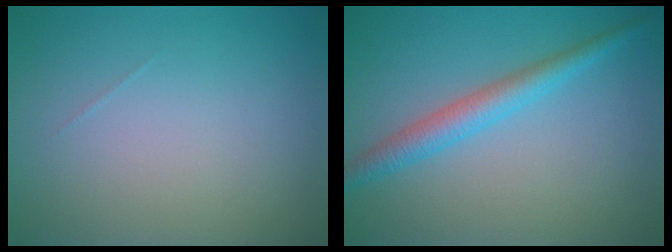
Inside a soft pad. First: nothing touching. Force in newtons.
{"total": 3.0, "press": 3.0, "slide": 0.1}